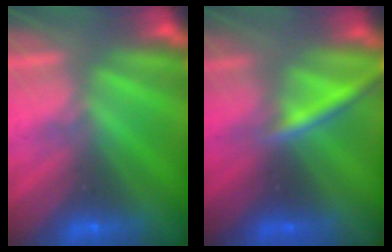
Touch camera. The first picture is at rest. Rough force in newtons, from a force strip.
{"total": 2.3}